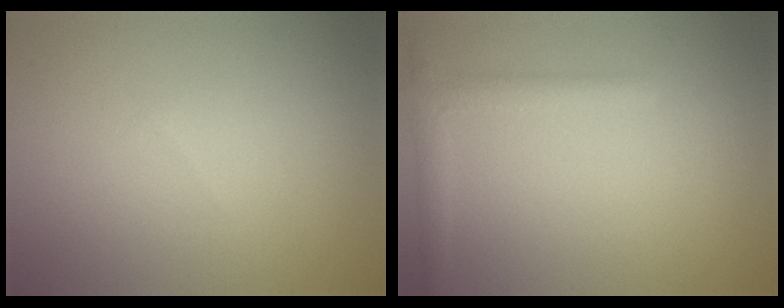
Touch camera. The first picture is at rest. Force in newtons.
{"total": 1.9, "press": 1.8, "slide": 0.2}